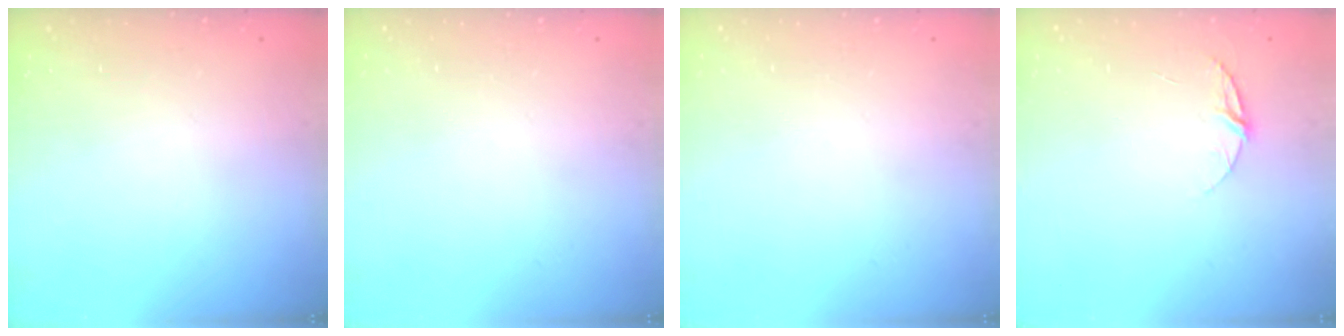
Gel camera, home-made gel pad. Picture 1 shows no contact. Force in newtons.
{"total": 0.0}
{"total": 0.0}
{"total": 5.7, "press": 5.7, "slide": 0.6}